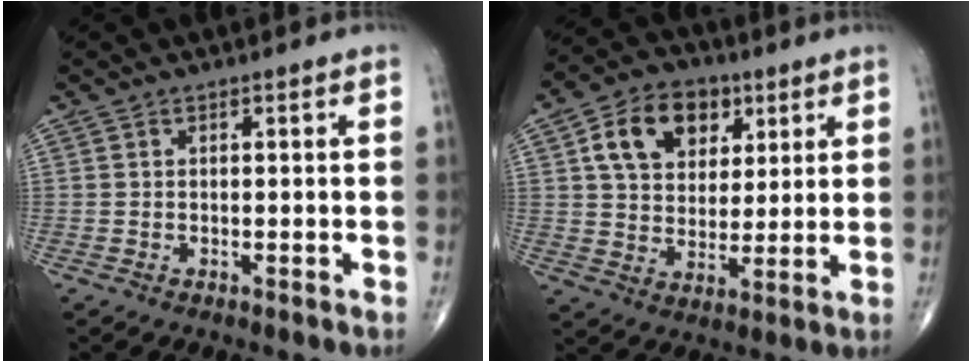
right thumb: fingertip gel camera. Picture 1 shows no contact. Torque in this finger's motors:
{"motor_torque": [0.11, 0.14, 0.06, 0.00, 0.26]}